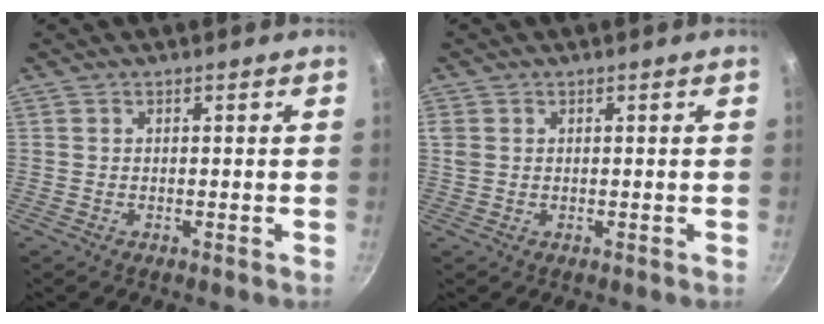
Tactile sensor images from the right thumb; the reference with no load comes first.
{"total": 1.9, "force": [0.4, 1.6, 0.9], "torque": [-0.017, 0.003, 0.009]}